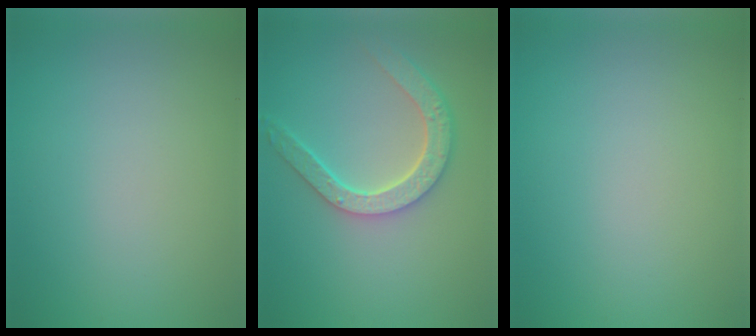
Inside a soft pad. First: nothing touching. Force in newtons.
{"total": 4.8, "press": 3.9, "slide": 2.8}
{"total": 0.0}